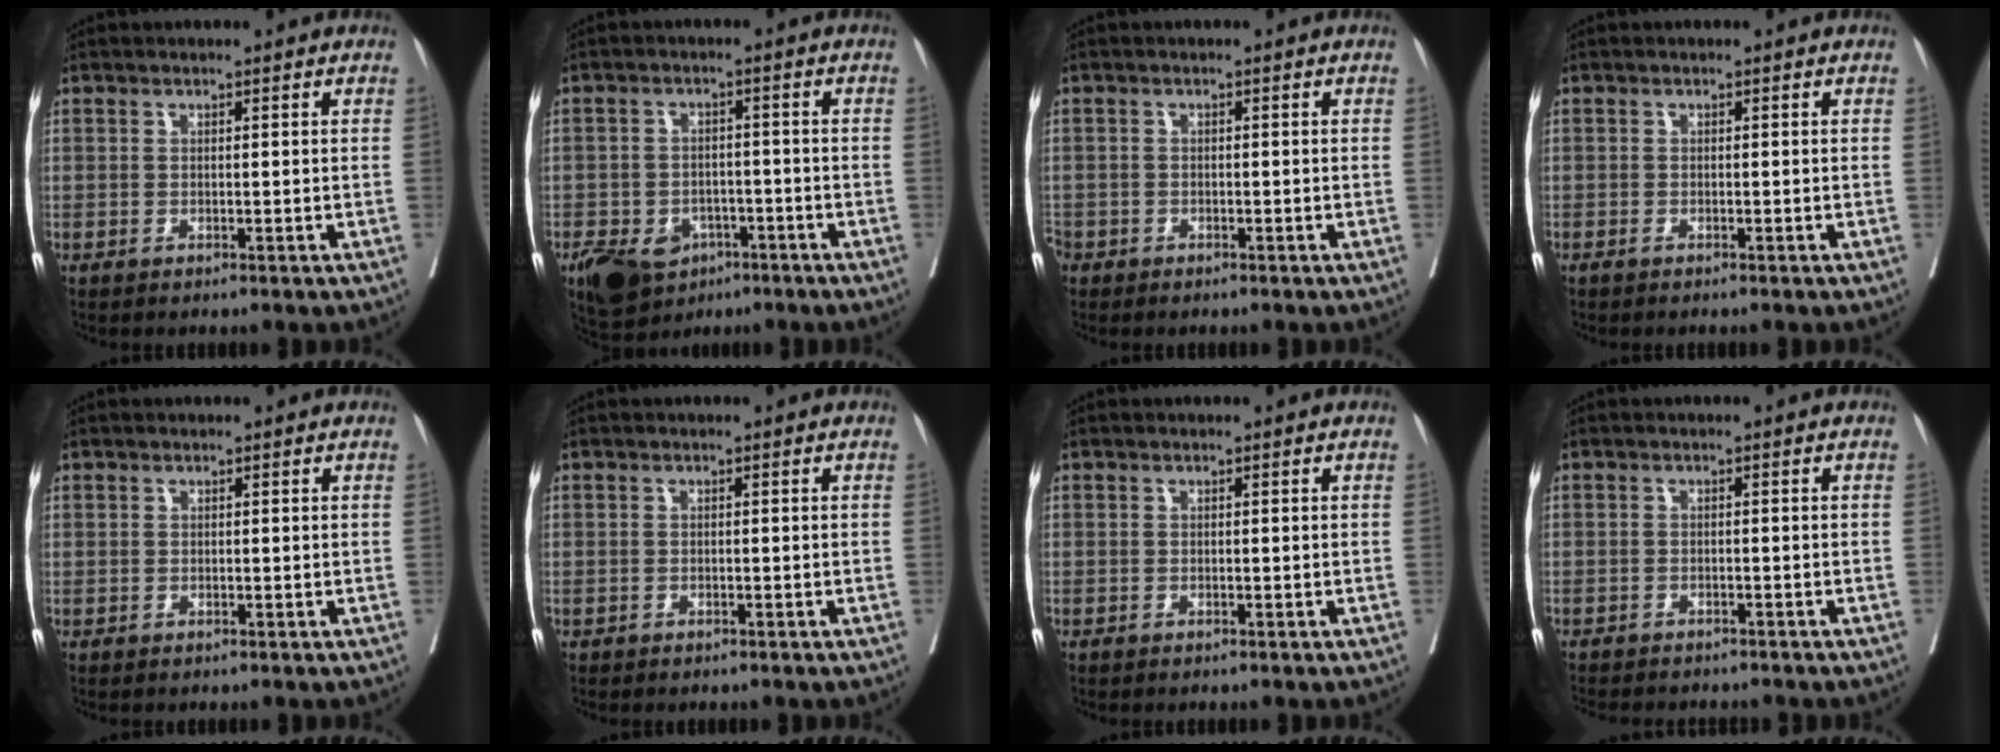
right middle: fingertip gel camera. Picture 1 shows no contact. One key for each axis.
{"total": 10.8, "fx": -5.9, "fy": 7.6, "fz": 4.9, "tx": -0.099, "ty": 0.007, "tz": -0.085}
{"total": 2.8, "fx": -1.8, "fy": 2.0, "fz": 0.8, "tx": -0.025, "ty": -0.002, "tz": -0.038}
{"total": 0.8, "fx": -0.7, "fy": 0.0, "fz": 0.4, "tx": -0.007, "ty": -0.001, "tz": -0.011}
{"total": 0.6, "fx": 0.3, "fy": 0.5, "fz": 0.0, "tx": 0.007, "ty": 0.003, "tz": 0.003}
{"total": 0.0}
{"total": 0.0}
{"total": 8.5, "fx": -7.6, "fy": 2.2, "fz": 3.1, "tx": -0.047, "ty": -0.005, "tz": -0.101}